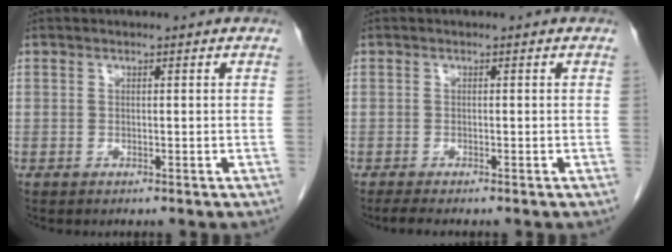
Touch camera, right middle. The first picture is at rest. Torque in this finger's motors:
{"motor_torque": [0.26, -0.15, 0.03, 0.02]}